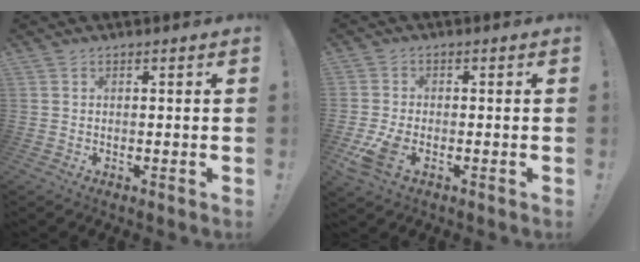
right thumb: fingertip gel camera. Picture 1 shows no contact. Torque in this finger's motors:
{"motor_torque": [1.36, 0.89, 0.57, -0.64, 0.01]}